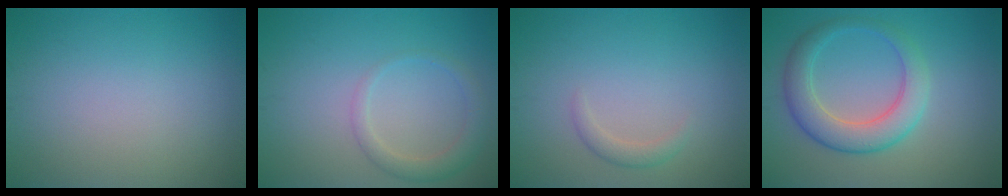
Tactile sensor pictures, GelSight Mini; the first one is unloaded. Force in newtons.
{"total": 2.3, "press": 2.3, "slide": 0.2}
{"total": 1.3, "press": 1.3, "slide": 0.1}
{"total": 4.2, "press": 4.2, "slide": 0.5}